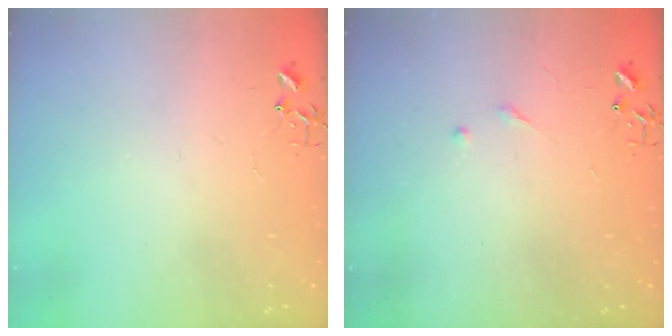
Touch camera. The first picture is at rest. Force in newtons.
{"total": 4.3, "press": 4.2, "slide": 0.4}